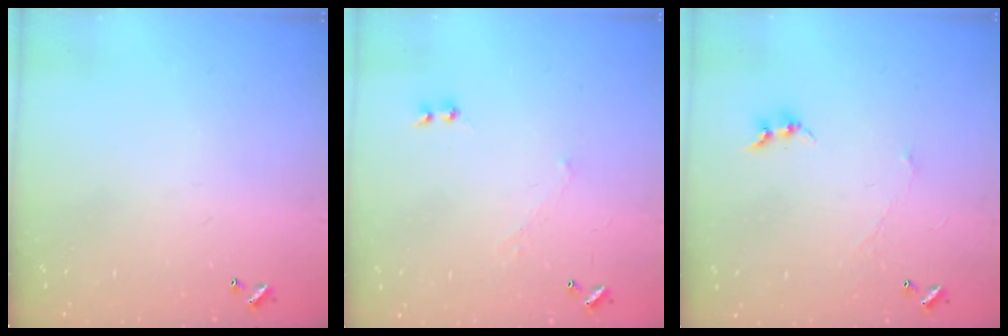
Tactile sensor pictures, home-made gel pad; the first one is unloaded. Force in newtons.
{"total": 0.9, "press": 0.3, "slide": 0.8}
{"total": 0.0}